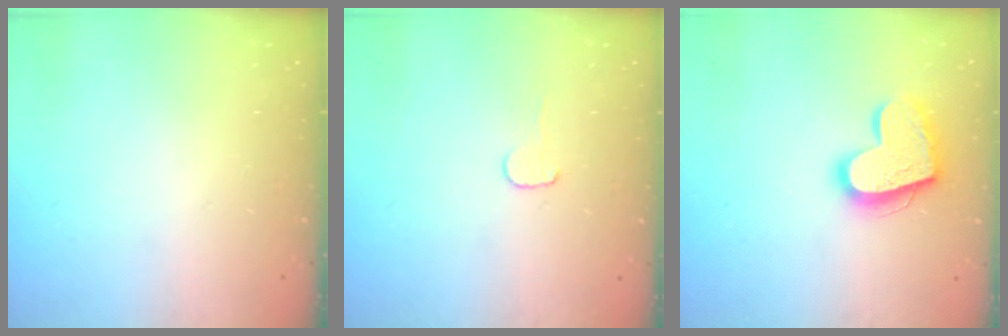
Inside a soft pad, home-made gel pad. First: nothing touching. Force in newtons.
{"total": 4.1, "press": 4.1, "slide": 0.4}
{"total": 16.9, "press": 16.9, "slide": 1.3}